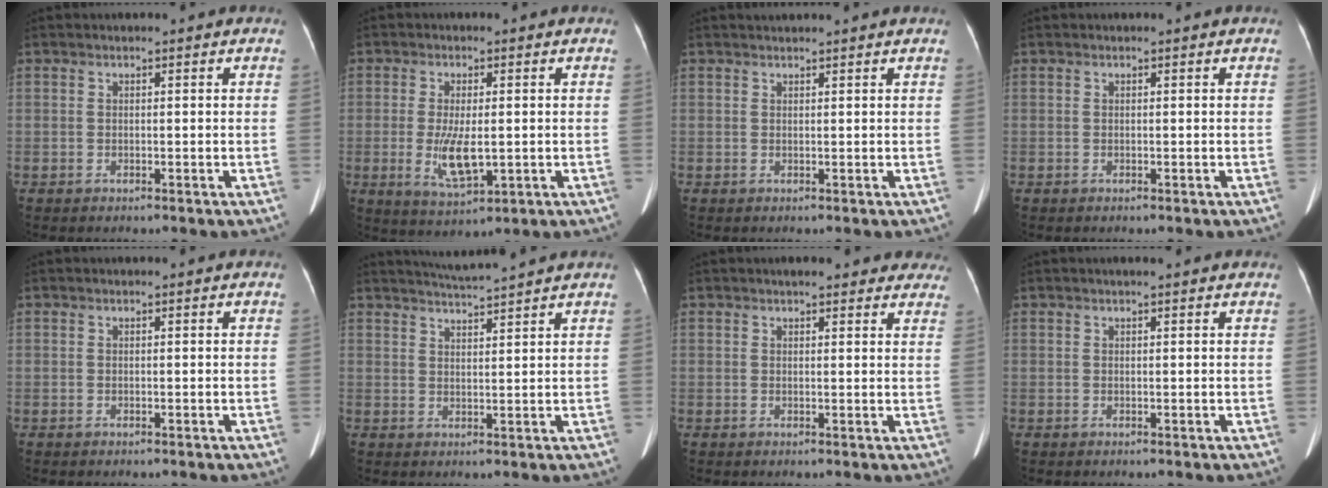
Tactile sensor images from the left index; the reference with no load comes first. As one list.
[{"total": 6.5, "force": [-0.8, 2.2, 6.1], "torque": [-0.123, -0.015, -0.007]}, {"total": 2.7, "force": [2.6, -0.3, 0.7], "torque": [-0.010, 0.022, 0.037]}, {"total": 0.0}, {"total": 0.0}, {"total": 5.4, "force": [5.1, -1.4, 1.4], "torque": [-0.027, 0.008, 0.079]}, {"total": 10.9, "force": [9.6, 2.9, 4.3], "torque": [-0.021, 0.011, 0.097]}, {"total": 2.7, "force": [2.2, 0.3, 1.4], "torque": [-0.017, 0.020, 0.024]}]